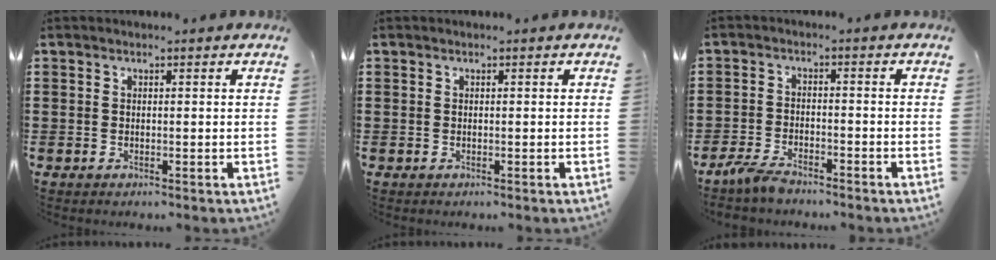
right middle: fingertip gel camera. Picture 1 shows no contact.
{"total": 0.0}
{"total": 3.9, "force": [-3.4, 0.9, 1.7], "torque": [-0.050, -0.002, -0.072]}